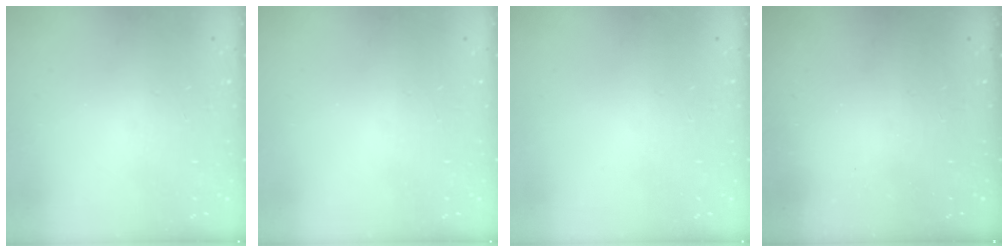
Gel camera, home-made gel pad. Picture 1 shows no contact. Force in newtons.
{"total": 0.0}
{"total": 0.0}
{"total": 2.3, "press": 2.1, "slide": 0.8}